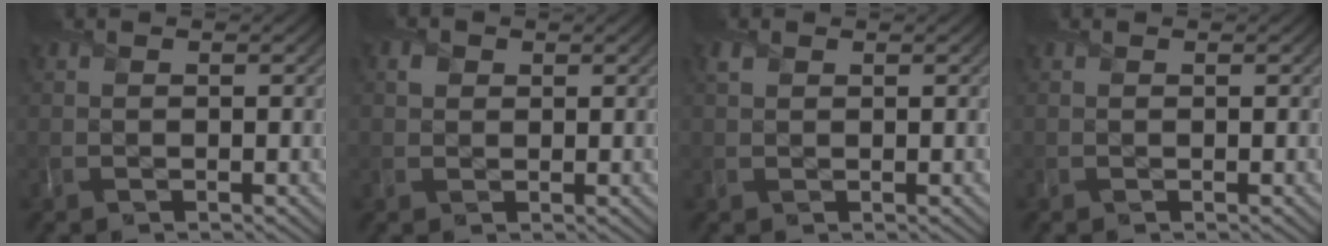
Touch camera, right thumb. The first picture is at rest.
{"total": 1.2, "force": [0.5, 1.1, 0.1], "torque": [-0.002, 0.001, 0.008]}
{"total": 0.9, "force": [0.6, 0.5, 0.3], "torque": [-0.011, 0.002, 0.012]}
{"total": 0.0}